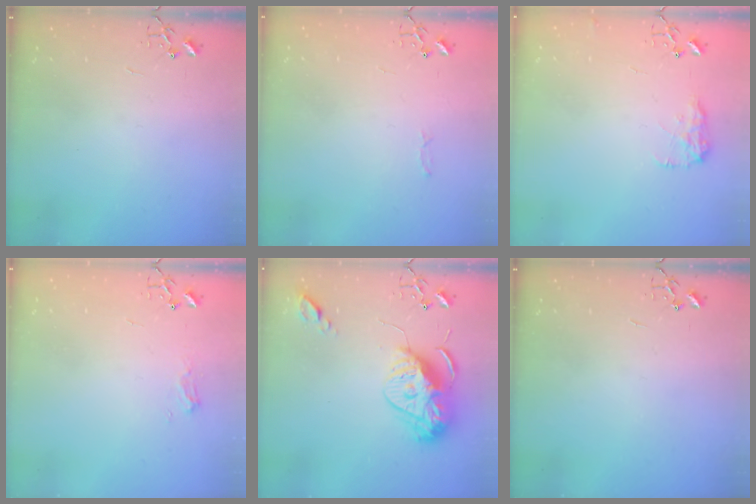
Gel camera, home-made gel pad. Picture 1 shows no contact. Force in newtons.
{"total": 2.8, "press": 2.8, "slide": 0.4}
{"total": 8.7, "press": 8.6, "slide": 0.5}
{"total": 6.0, "press": 6.0, "slide": 0.7}
{"total": 15.3, "press": 15.3, "slide": 1.3}
{"total": 0.0}